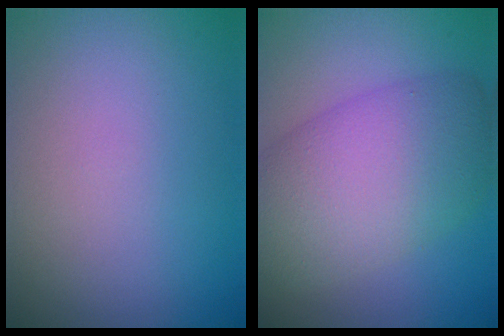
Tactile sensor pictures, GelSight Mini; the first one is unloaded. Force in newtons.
{"total": 9.1, "press": 9.1, "slide": 0.5}